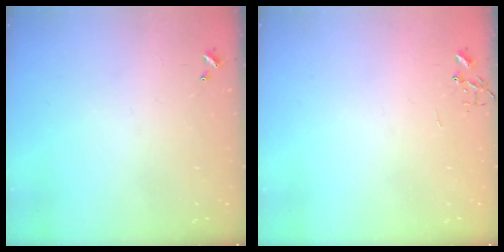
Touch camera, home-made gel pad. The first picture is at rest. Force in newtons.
{"total": 0.0}